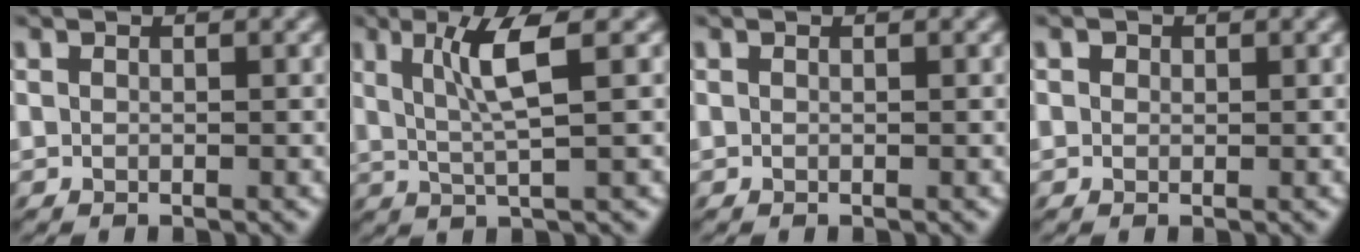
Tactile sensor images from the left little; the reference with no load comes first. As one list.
[{"total": 4.0, "force": [1.3, -0.6, 3.7], "torque": [-0.068, -0.004, 0.026]}, {"total": 0.0}, {"total": 1.6, "force": [0.5, 1.3, 0.8], "torque": [-0.031, 0.017, 0.012]}]